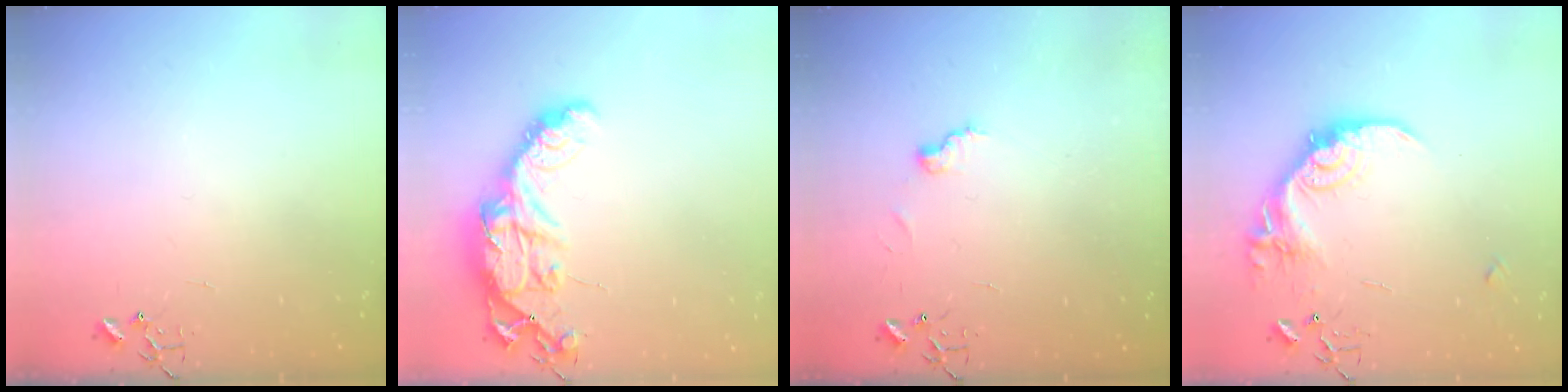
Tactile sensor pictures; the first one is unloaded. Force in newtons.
{"total": 17.0, "press": 17.0, "slide": 1.3}
{"total": 7.4, "press": 7.4, "slide": 0.4}
{"total": 18.0, "press": 17.9, "slide": 1.1}